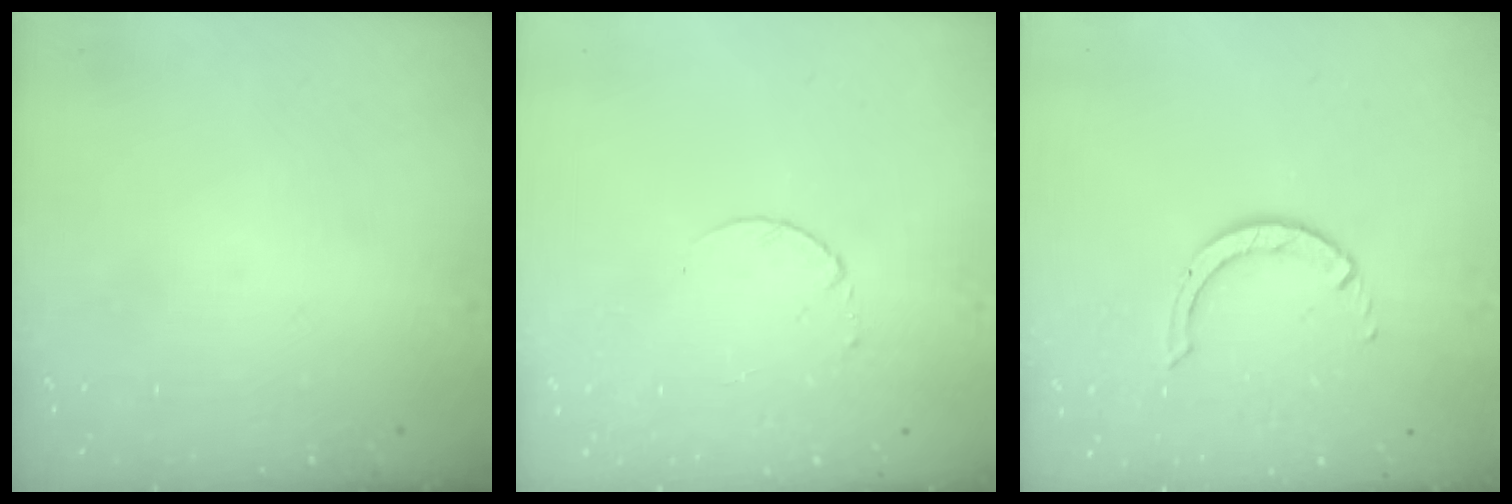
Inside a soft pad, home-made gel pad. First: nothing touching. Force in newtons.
{"total": 2.6, "press": 2.6, "slide": 0.3}
{"total": 3.5, "press": 3.5, "slide": 0.5}